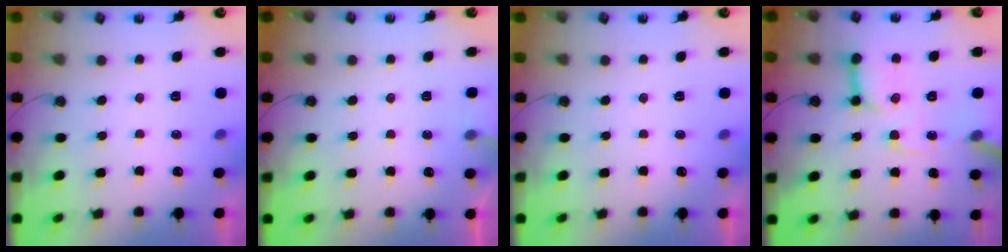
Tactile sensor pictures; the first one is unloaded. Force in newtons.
{"total": 4.2, "press": 4.2, "slide": 0.3}
{"total": 0.0}
{"total": 14.6, "press": 14.5, "slide": 1.9}